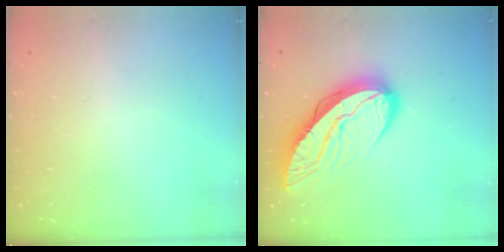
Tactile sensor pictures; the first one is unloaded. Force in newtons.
{"total": 14.0, "press": 13.9, "slide": 1.3}